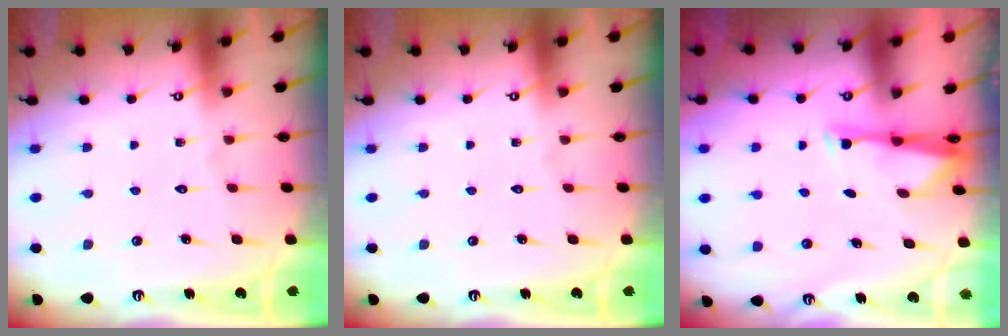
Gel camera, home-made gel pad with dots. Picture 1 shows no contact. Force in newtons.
{"total": 0.0}
{"total": 3.0, "press": 2.9, "slide": 0.5}